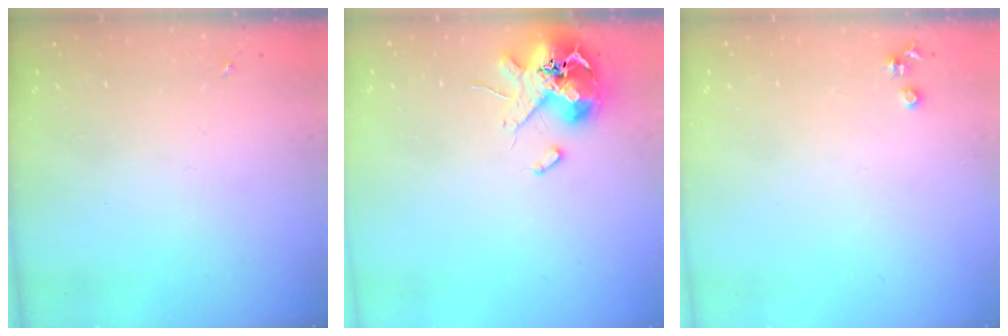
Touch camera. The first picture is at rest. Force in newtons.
{"total": 13.9, "press": 13.8, "slide": 2.0}
{"total": 3.6, "press": 3.5, "slide": 0.5}